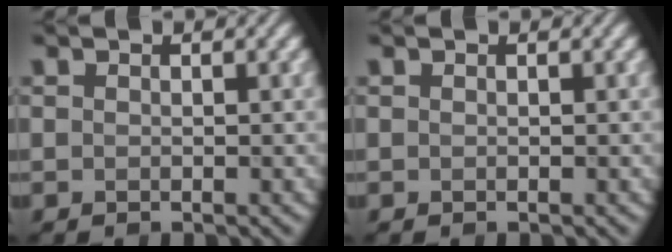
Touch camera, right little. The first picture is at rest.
{"total": 0.0}